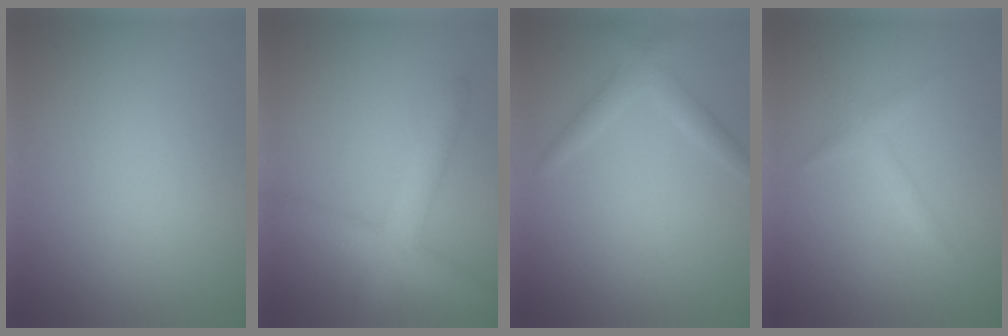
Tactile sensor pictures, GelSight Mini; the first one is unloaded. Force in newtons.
{"total": 4.5, "press": 4.5, "slide": 0.2}
{"total": 2.0, "press": 2.0, "slide": 0.1}
{"total": 1.3, "press": 1.3, "slide": 0.1}